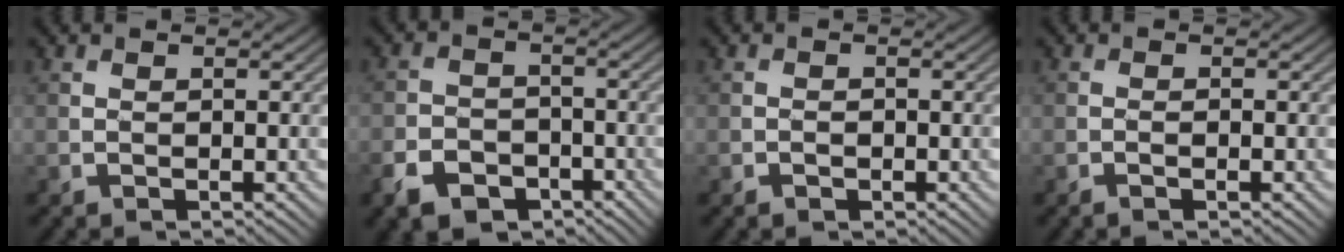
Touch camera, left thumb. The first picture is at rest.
{"total": 6.2, "force": [-4.0, 4.0, 2.5], "torque": [-0.057, -0.008, -0.079]}
{"total": 0.9, "force": [-0.6, 0.6, 0.4], "torque": [-0.006, 0.001, -0.012]}
{"total": 1.1, "force": [-0.6, 0.1, 0.9], "torque": [-0.016, 0.005, -0.012]}